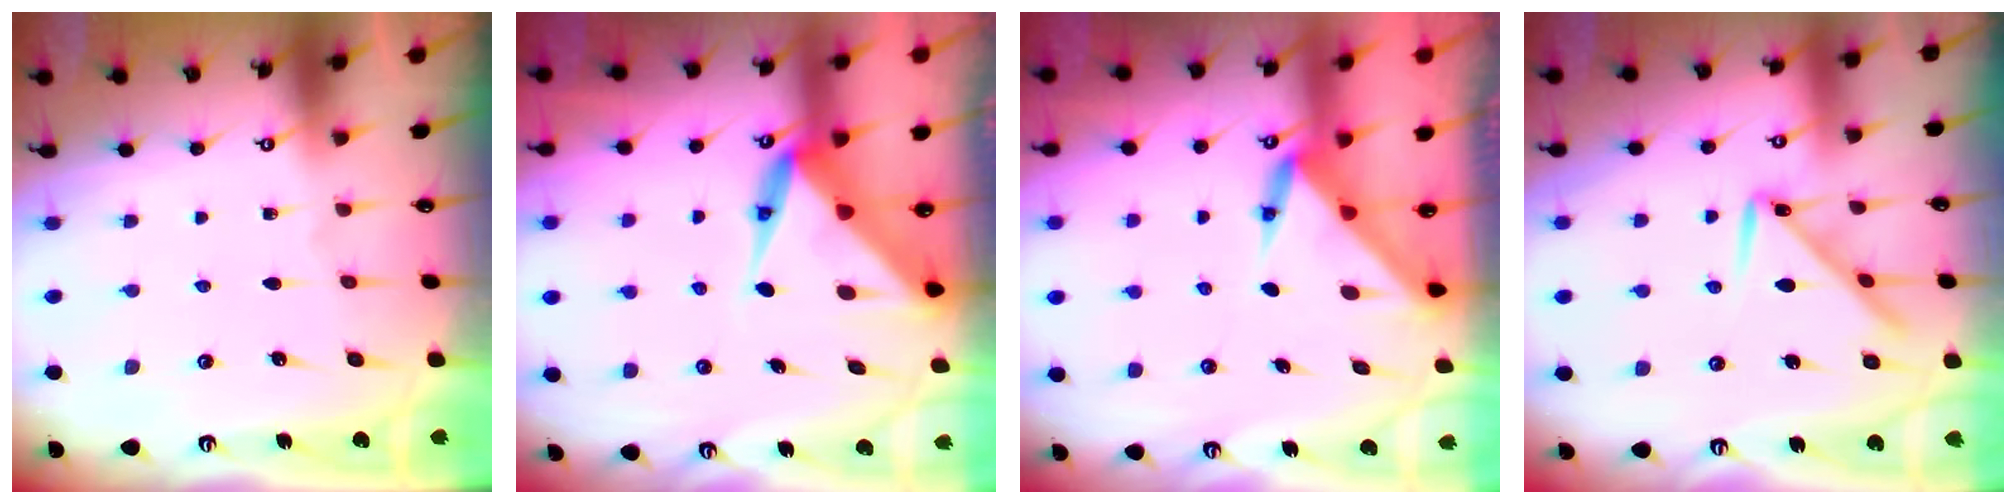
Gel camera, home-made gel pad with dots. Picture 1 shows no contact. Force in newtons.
{"total": 8.1, "press": 8.1, "slide": 0.6}
{"total": 3.6, "press": 3.6, "slide": 0.2}
{"total": 9.3, "press": 9.2, "slide": 0.5}